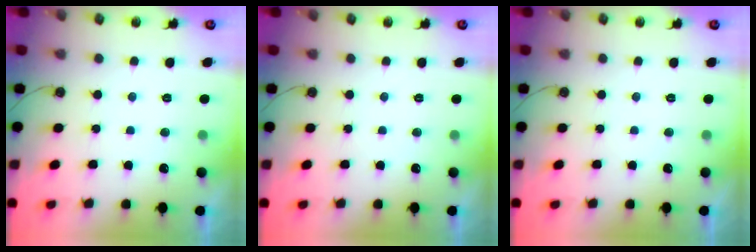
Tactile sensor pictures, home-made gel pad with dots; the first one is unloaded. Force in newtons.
{"total": 0.0}
{"total": 0.0}